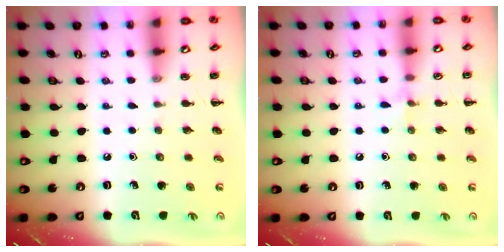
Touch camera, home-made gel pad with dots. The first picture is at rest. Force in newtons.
{"total": 5.2, "press": 4.9, "slide": 1.6}